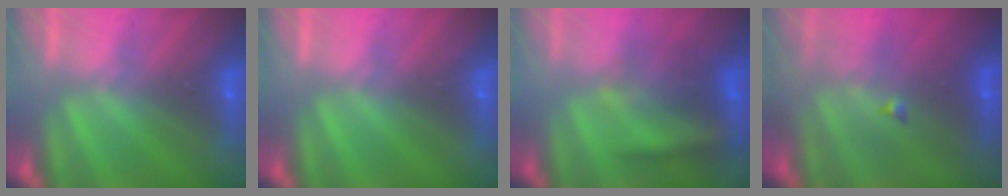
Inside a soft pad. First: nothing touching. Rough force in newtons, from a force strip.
{"total": 0.0}
{"total": 3.6}
{"total": 4.4}